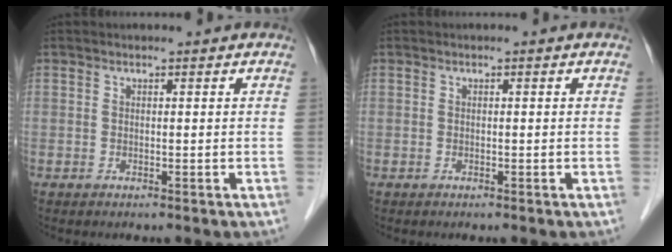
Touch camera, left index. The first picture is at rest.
{"total": 0.0}